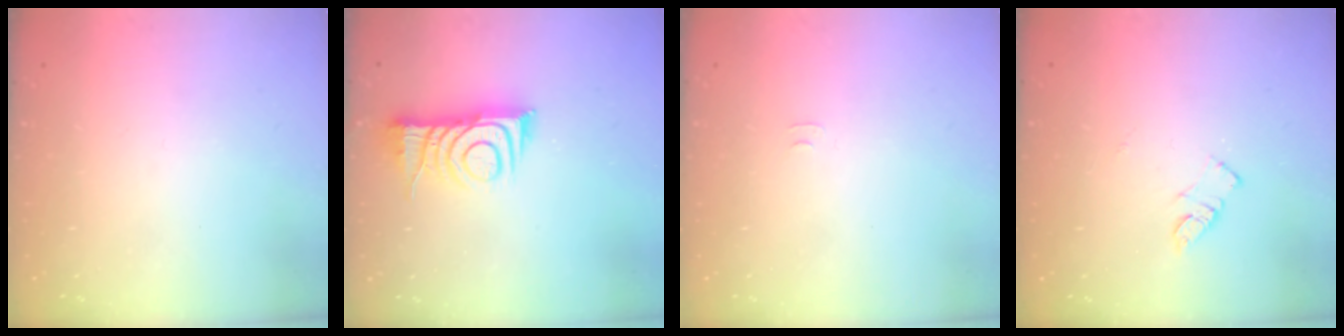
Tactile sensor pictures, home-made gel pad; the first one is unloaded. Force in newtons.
{"total": 10.0, "press": 10.0, "slide": 0.3}
{"total": 3.7, "press": 3.7, "slide": 0.4}
{"total": 5.6, "press": 5.6, "slide": 0.8}